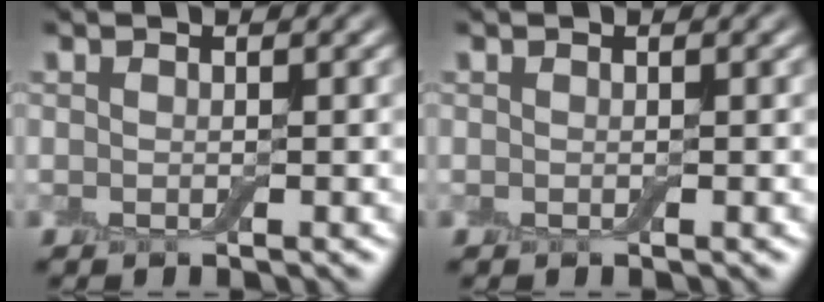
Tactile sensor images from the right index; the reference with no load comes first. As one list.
[{"total": 0.0}]